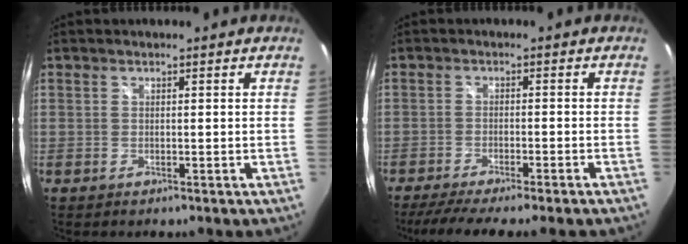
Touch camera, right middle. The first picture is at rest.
{"total": 9.8, "force": [-8.3, -0.1, 5.1], "torque": [-0.109, -0.026, -0.126]}